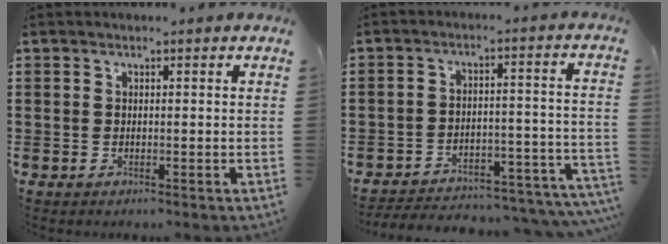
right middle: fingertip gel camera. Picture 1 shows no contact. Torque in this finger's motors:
{"motor_torque": [0.21, -0.10, 0.54, 0.12]}